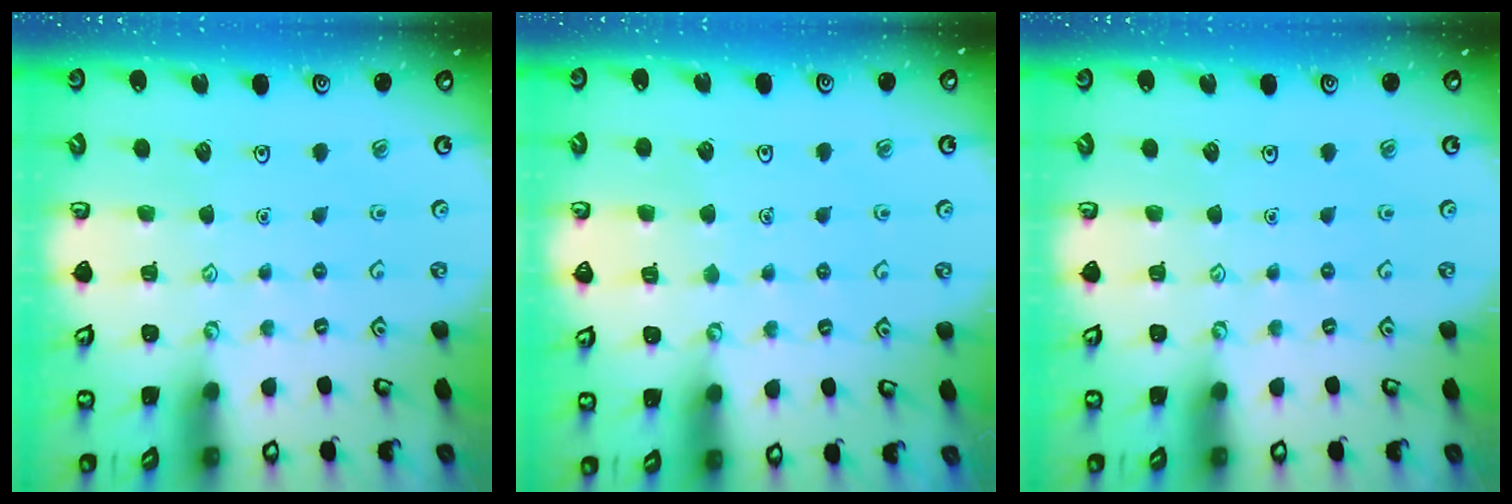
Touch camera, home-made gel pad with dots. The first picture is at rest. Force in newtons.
{"total": 3.2, "press": 3.2, "slide": 0.2}
{"total": 0.0}